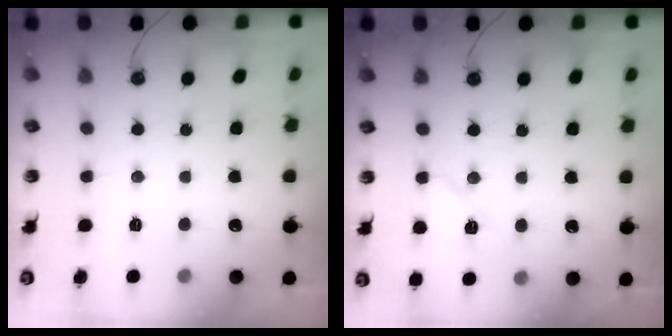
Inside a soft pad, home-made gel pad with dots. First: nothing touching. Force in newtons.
{"total": 7.9, "press": 7.8, "slide": 1.1}